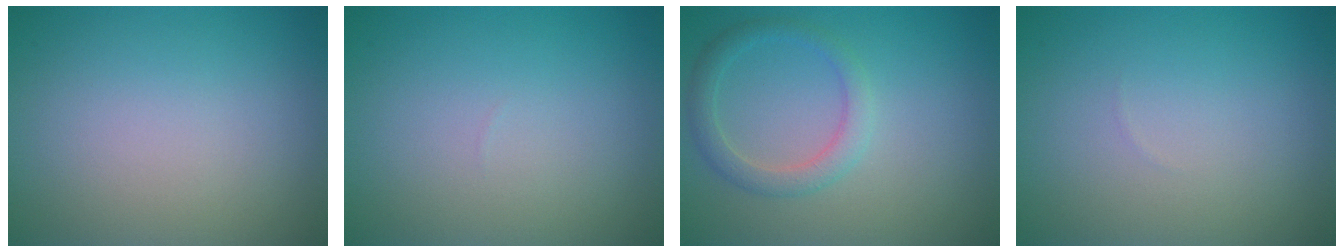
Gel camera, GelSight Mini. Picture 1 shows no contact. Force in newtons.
{"total": 0.0}
{"total": 2.3, "press": 2.3, "slide": 0.1}
{"total": 0.0}